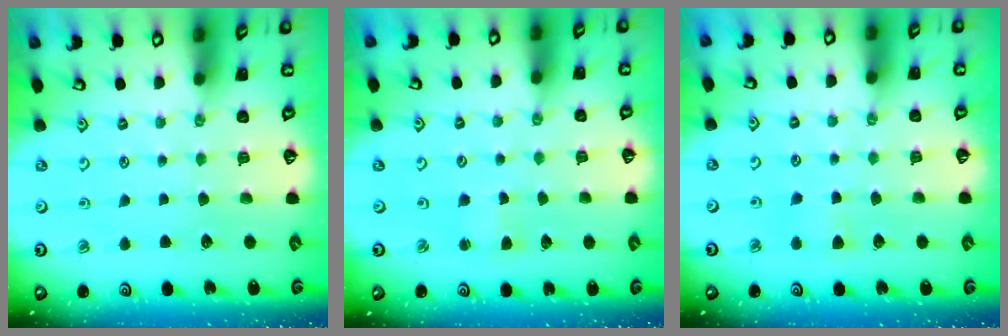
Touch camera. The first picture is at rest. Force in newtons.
{"total": 2.4, "press": 2.3, "slide": 0.3}
{"total": 4.0, "press": 3.9, "slide": 0.6}